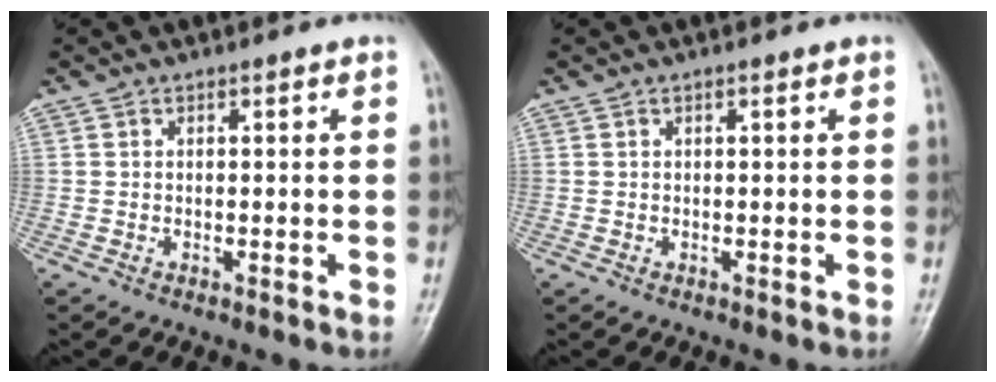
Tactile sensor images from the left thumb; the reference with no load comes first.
{"total": 0.0}